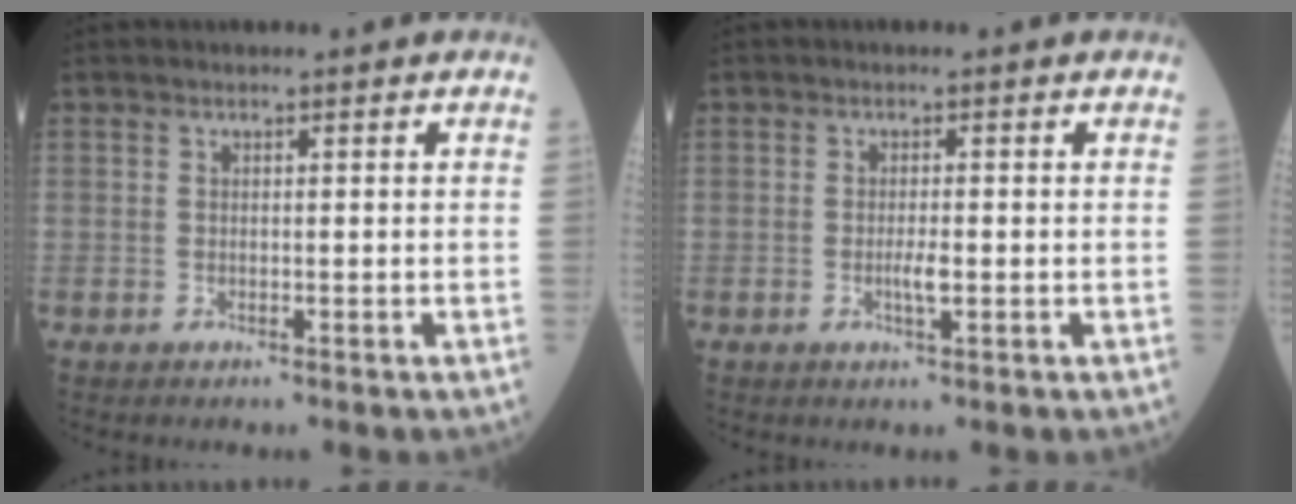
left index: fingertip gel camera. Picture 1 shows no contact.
{"total": 1.9, "force": [-0.4, 0.3, 1.9], "torque": [-0.039, -0.002, -0.006]}